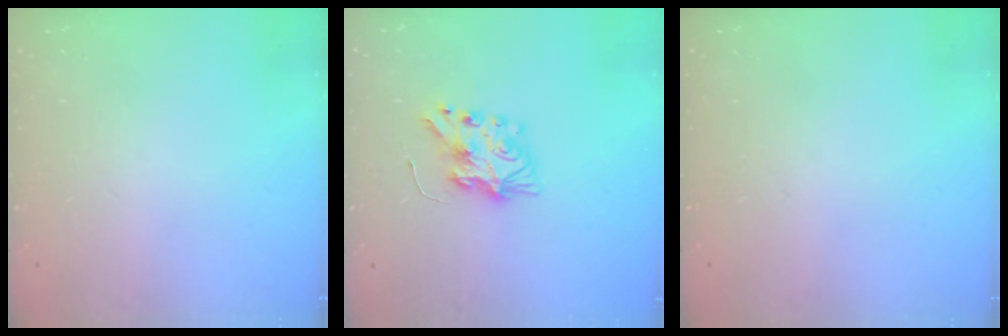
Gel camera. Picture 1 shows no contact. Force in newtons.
{"total": 7.7, "press": 7.7, "slide": 0.3}
{"total": 0.0}